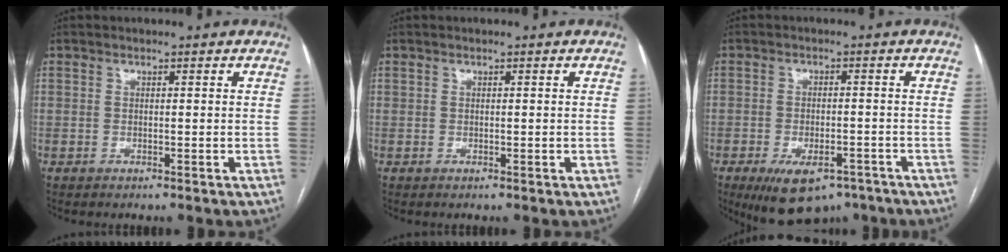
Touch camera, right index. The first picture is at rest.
{"total": 0.0}
{"total": 10.0, "force": [-6.7, 4.7, 5.8], "torque": [-0.089, -0.003, -0.097]}